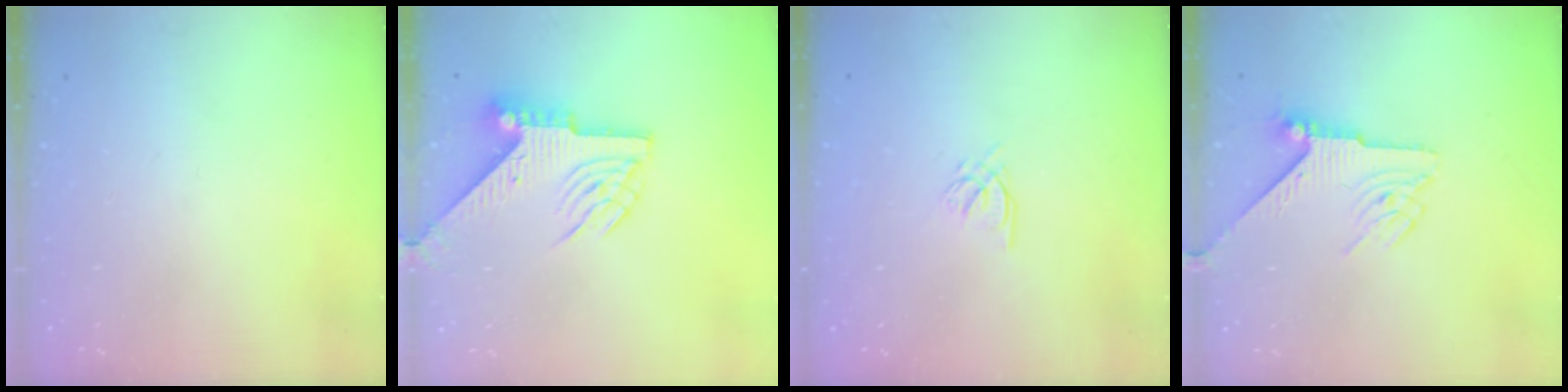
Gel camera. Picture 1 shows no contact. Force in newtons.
{"total": 7.6, "press": 7.6, "slide": 0.6}
{"total": 2.4, "press": 2.4, "slide": 0.3}
{"total": 6.0, "press": 6.0, "slide": 0.7}